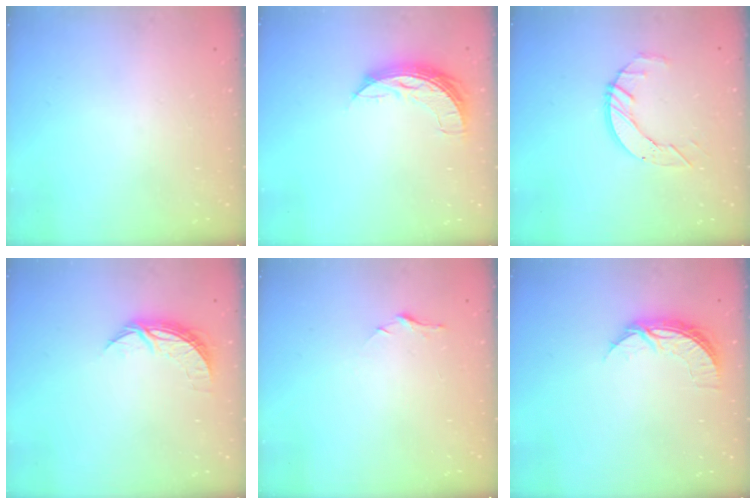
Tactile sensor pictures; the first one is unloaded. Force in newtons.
{"total": 7.0, "press": 7.0, "slide": 0.7}
{"total": 7.3, "press": 7.2, "slide": 0.7}
{"total": 6.8, "press": 6.8, "slide": 0.5}
{"total": 5.7, "press": 5.6, "slide": 0.6}
{"total": 6.7, "press": 6.7, "slide": 0.2}